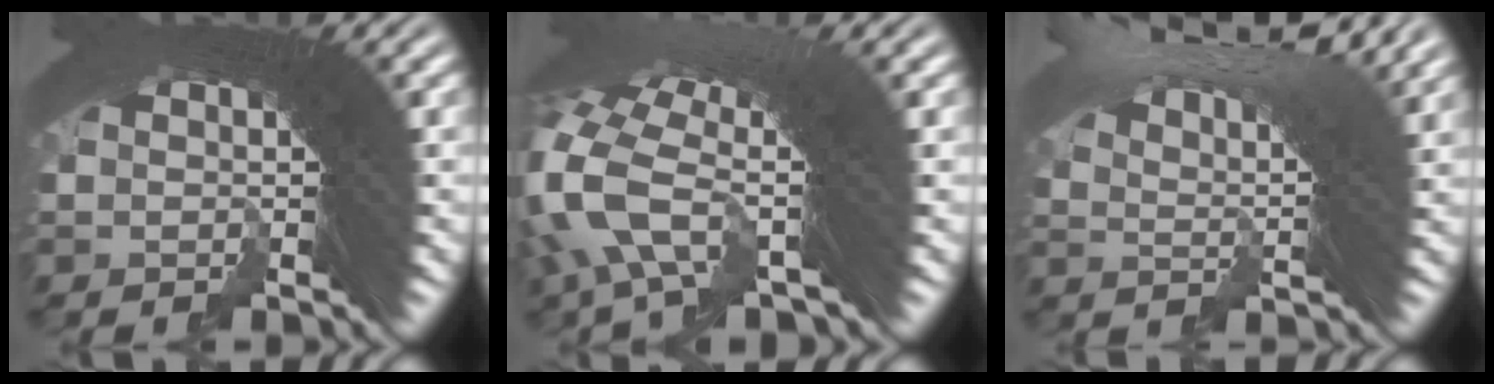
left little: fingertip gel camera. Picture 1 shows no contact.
{"total": 5.9, "force": [-0.2, 2.9, 5.1], "torque": [-0.129, -0.012, -0.004]}
{"total": 8.1, "force": [5.7, 1.2, 5.6], "torque": [-0.074, 0.026, 0.085]}